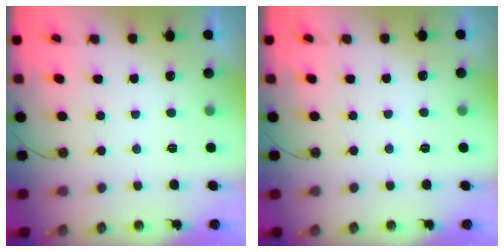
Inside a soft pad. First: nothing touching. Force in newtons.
{"total": 3.3, "press": 3.2, "slide": 0.5}